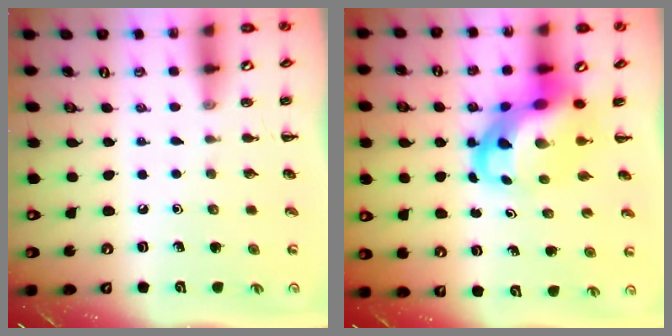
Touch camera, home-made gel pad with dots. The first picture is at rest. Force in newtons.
{"total": 8.9, "press": 8.5, "slide": 2.3}